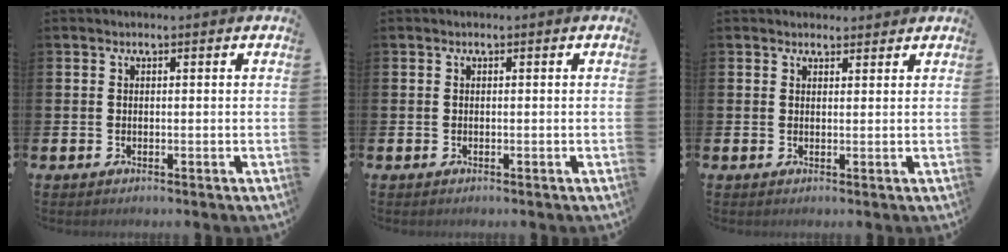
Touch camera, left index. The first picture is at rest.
{"total": 0.0}
{"total": 1.7, "force": [1.6, 0.6, 0.0], "torque": [0.006, -0.003, 0.028]}